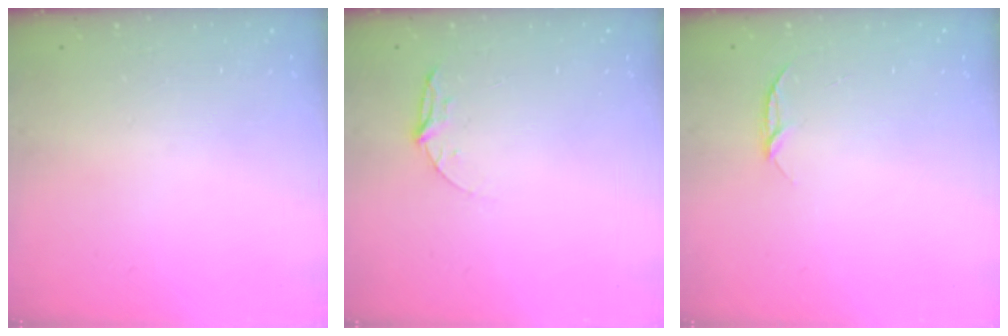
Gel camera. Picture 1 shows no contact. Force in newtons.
{"total": 5.3, "press": 5.3, "slide": 0.5}
{"total": 4.4, "press": 4.4, "slide": 0.4}